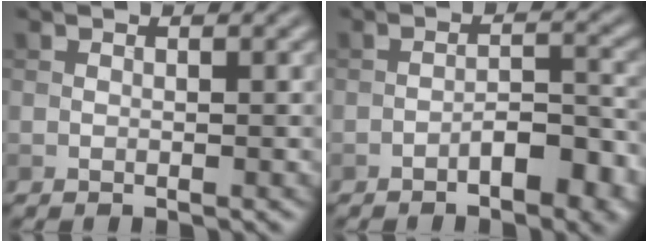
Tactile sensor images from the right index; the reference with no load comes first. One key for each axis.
{"total": 4.8, "fx": -2.6, "fy": 1.7, "fz": 3.7, "tx": -0.055, "ty": 0.007, "tz": -0.038}